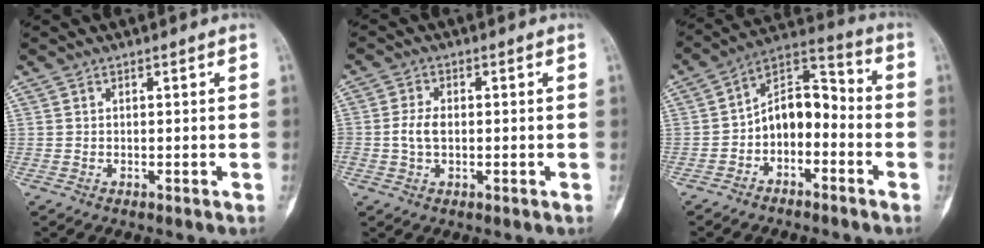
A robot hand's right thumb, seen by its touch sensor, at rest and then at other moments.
{"total": 3.9, "force": [-0.2, 2.4, 3.0], "torque": [-0.064, 0.006, -0.004]}
{"total": 10.4, "force": [-3.0, 6.7, 7.4], "torque": [-0.093, 0.057, -0.067]}